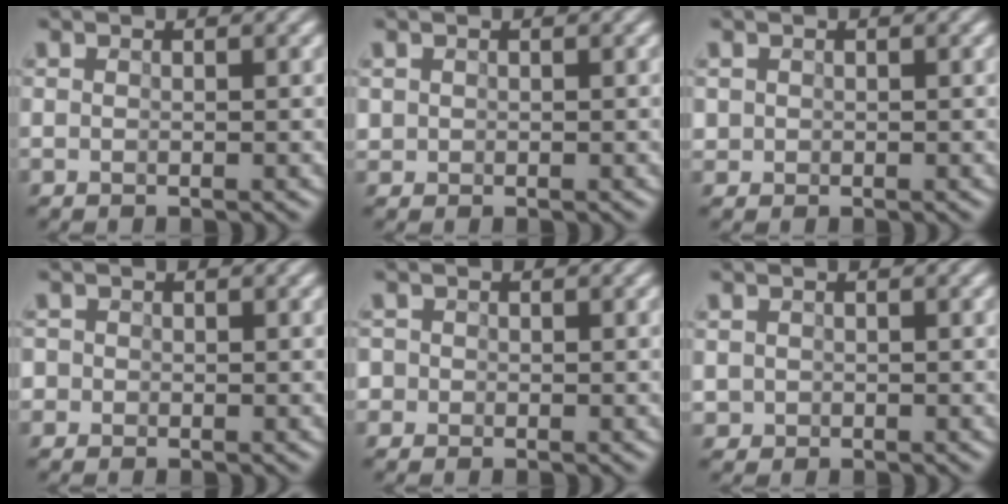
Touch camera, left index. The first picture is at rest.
{"total": 0.8, "force": [0.0, 0.8, 0.0], "torque": [0.000, 0.006, 0.006]}
{"total": 1.3, "force": [0.0, 1.3, 0.2], "torque": [-0.003, 0.013, 0.002]}
{"total": 2.9, "force": [-0.8, 2.7, 0.6], "torque": [-0.010, 0.019, -0.035]}
{"total": 3.2, "force": [-0.8, 3.0, 0.7], "torque": [-0.014, 0.021, -0.036]}
{"total": 1.3, "force": [-0.6, 1.2, 0.0], "torque": [0.005, 0.009, -0.009]}